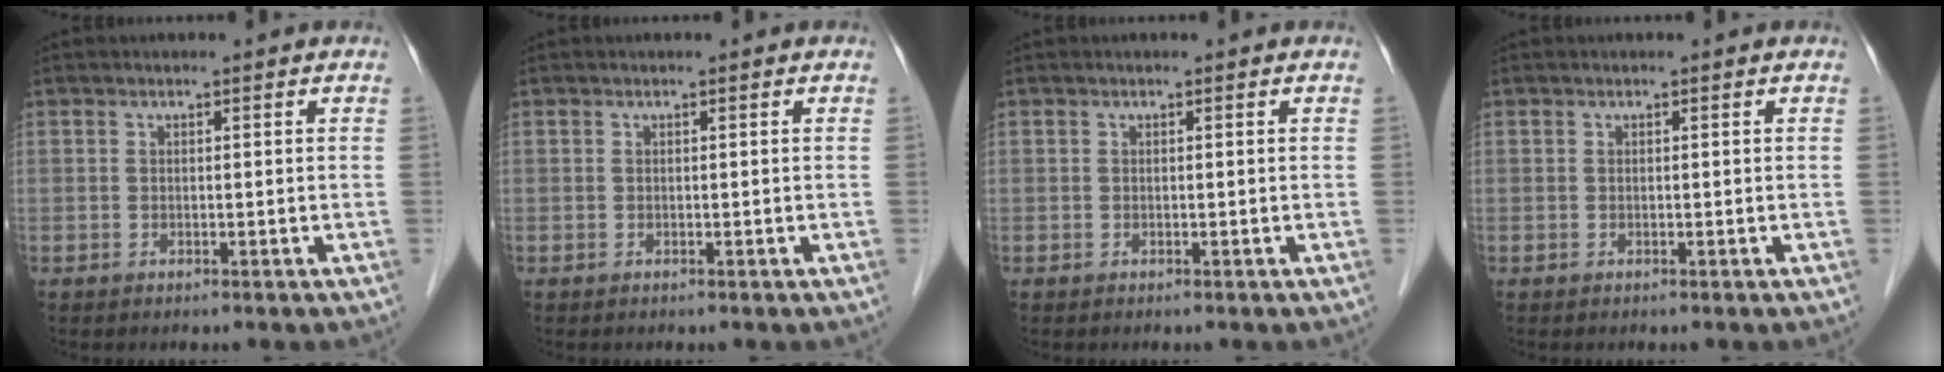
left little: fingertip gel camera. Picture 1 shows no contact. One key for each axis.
{"total": 0.0}
{"total": 0.0}
{"total": 0.0}